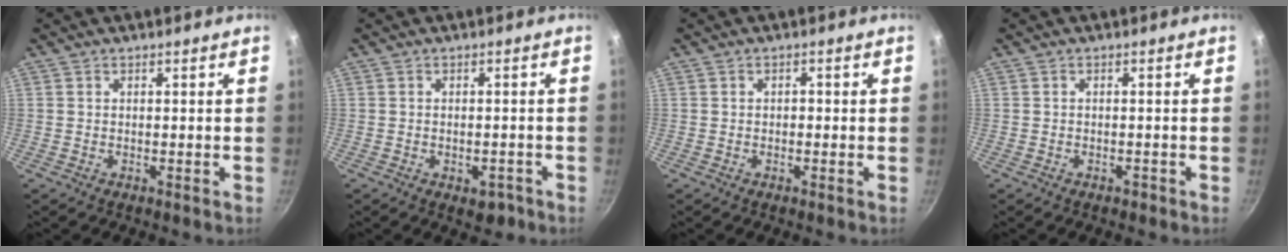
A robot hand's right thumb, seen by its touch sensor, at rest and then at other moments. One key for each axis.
{"total": 3.3, "fx": -1.7, "fy": 1.9, "fz": 2.1, "tx": -0.014, "ty": 0.013, "tz": -0.016}
{"total": 0.9, "fx": -0.2, "fy": 0.7, "fz": 0.6, "tx": 0.001, "ty": 0.005, "tz": -0.006}
{"total": 0.8, "fx": -0.6, "fy": 0.4, "fz": 0.3, "tx": -0.003, "ty": 0.002, "tz": -0.011}